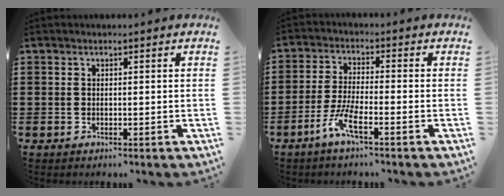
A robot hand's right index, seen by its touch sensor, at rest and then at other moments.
{"total": 5.3, "force": [-3.2, 0.7, 4.3], "torque": [-0.104, -0.014, -0.065]}